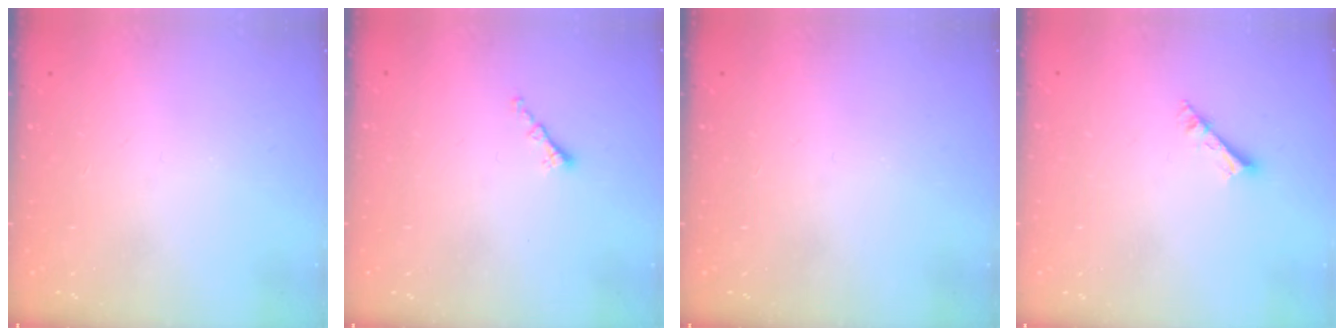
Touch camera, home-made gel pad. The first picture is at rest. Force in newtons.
{"total": 1.3, "press": 1.2, "slide": 0.5}
{"total": 0.0}
{"total": 3.0, "press": 3.0, "slide": 0.4}